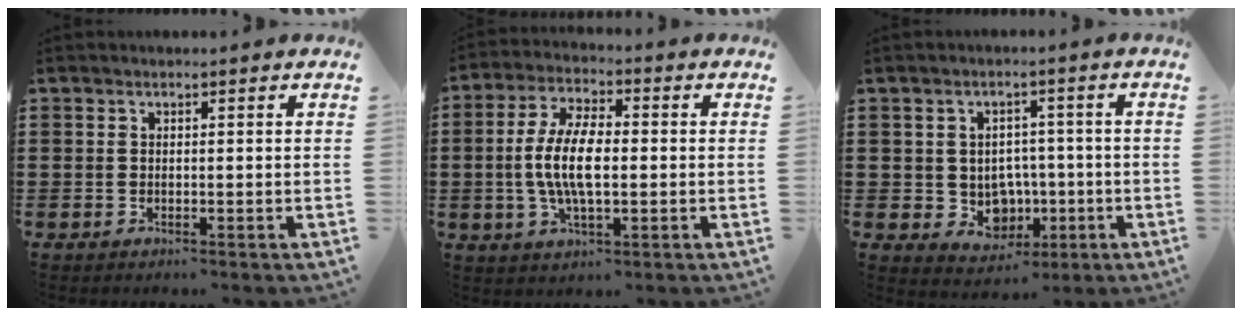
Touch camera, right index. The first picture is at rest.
{"total": 8.8, "force": [-0.7, 3.4, 8.1], "torque": [-0.177, -0.004, -0.020]}
{"total": 5.1, "force": [-0.3, 4.7, 1.8], "torque": [-0.036, -0.002, -0.002]}